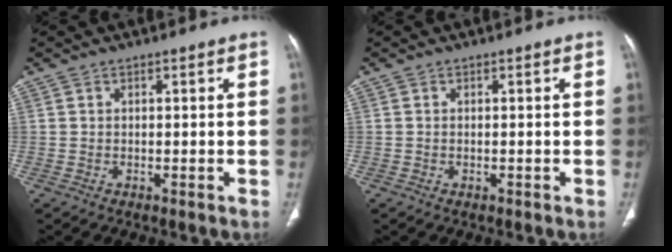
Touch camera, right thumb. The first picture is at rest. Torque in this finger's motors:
{"motor_torque": [-0.58, 0.28, -0.38, 0.24, -0.02]}